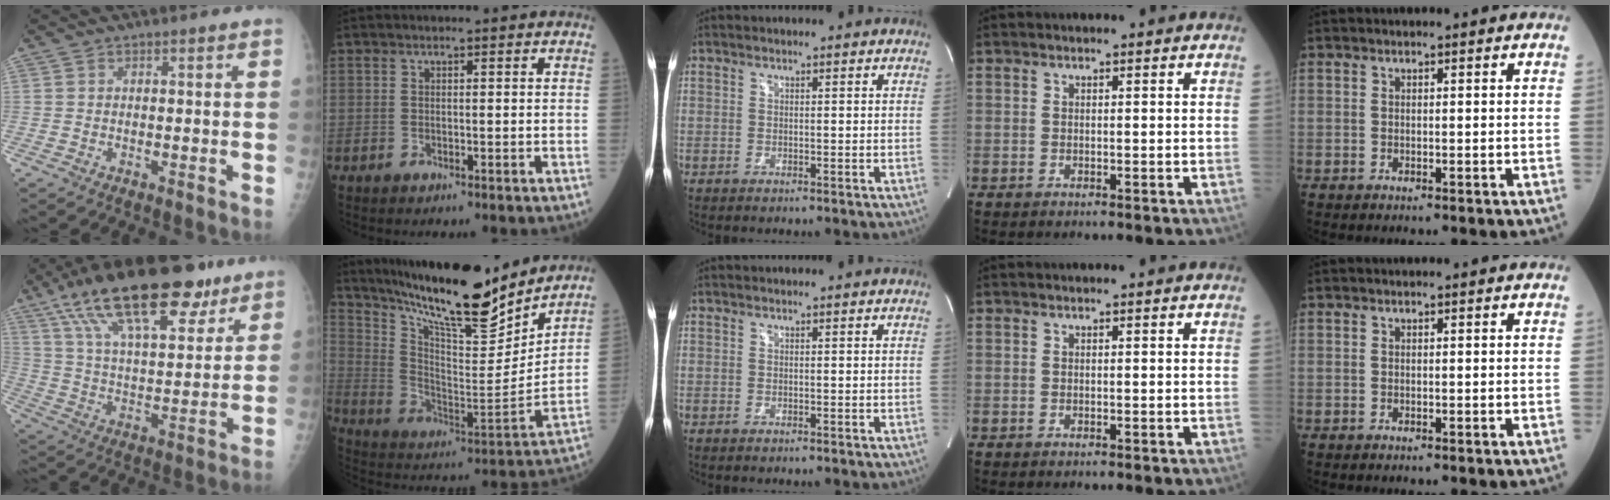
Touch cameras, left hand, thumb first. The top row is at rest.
{"thumb": {"total": 24.7, "force": [15.2, 9.8, 16.8], "torque": [-0.255, -0.025, 0.255]}, "index": {"total": 20.9, "force": [17.8, 2.8, 10.5], "torque": [-0.187, -0.019, 0.295]}}